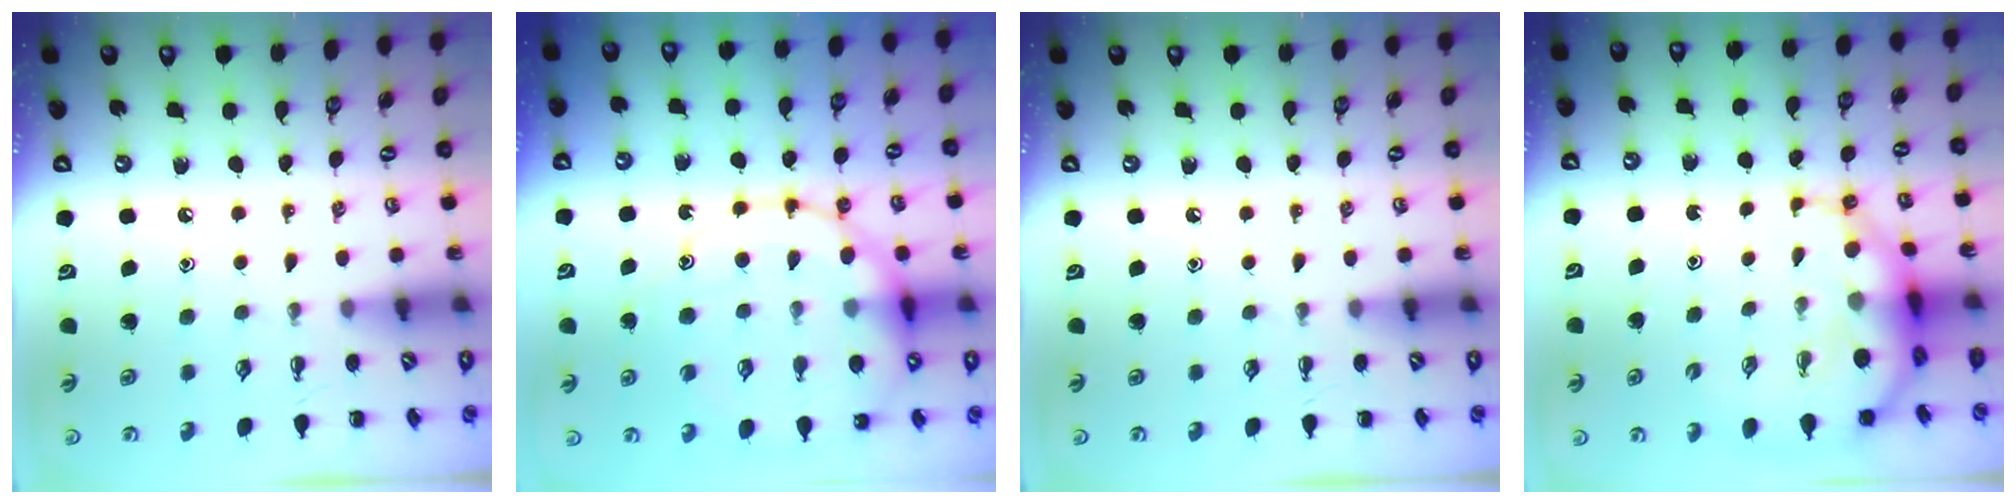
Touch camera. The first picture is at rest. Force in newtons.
{"total": 21.0, "press": 20.8, "slide": 2.9}
{"total": 0.0}
{"total": 8.9, "press": 8.5, "slide": 2.5}